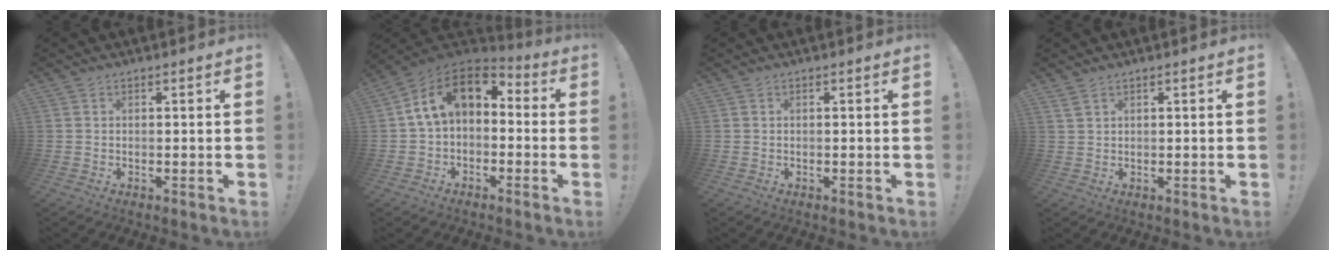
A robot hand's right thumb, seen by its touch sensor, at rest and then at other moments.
{"total": 13.6, "force": [2.8, 8.4, 10.3], "torque": [-0.176, 0.008, 0.051]}
{"total": 0.7, "force": [0.1, -0.2, 0.6], "torque": [-0.011, 0.000, 0.001]}
{"total": 1.9, "force": [1.3, 0.7, 1.2], "torque": [-0.018, -0.004, 0.023]}